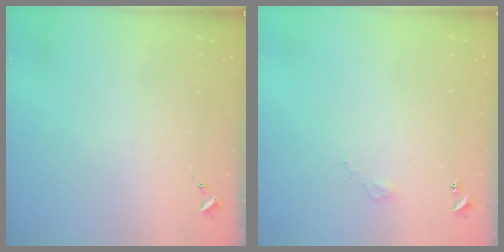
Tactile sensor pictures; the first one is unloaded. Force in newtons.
{"total": 2.8, "press": 2.8, "slide": 0.2}